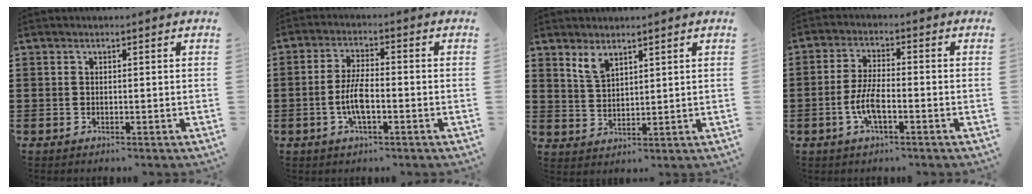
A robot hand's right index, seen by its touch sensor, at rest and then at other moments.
{"total": 5.6, "force": [-1.4, 1.7, 5.2], "torque": [-0.118, -0.005, -0.032]}
{"total": 3.5, "force": [2.6, 1.5, 1.7], "torque": [-0.040, 0.003, 0.050]}
{"total": 5.7, "force": [-1.8, 1.6, 5.1], "torque": [-0.124, -0.009, -0.040]}